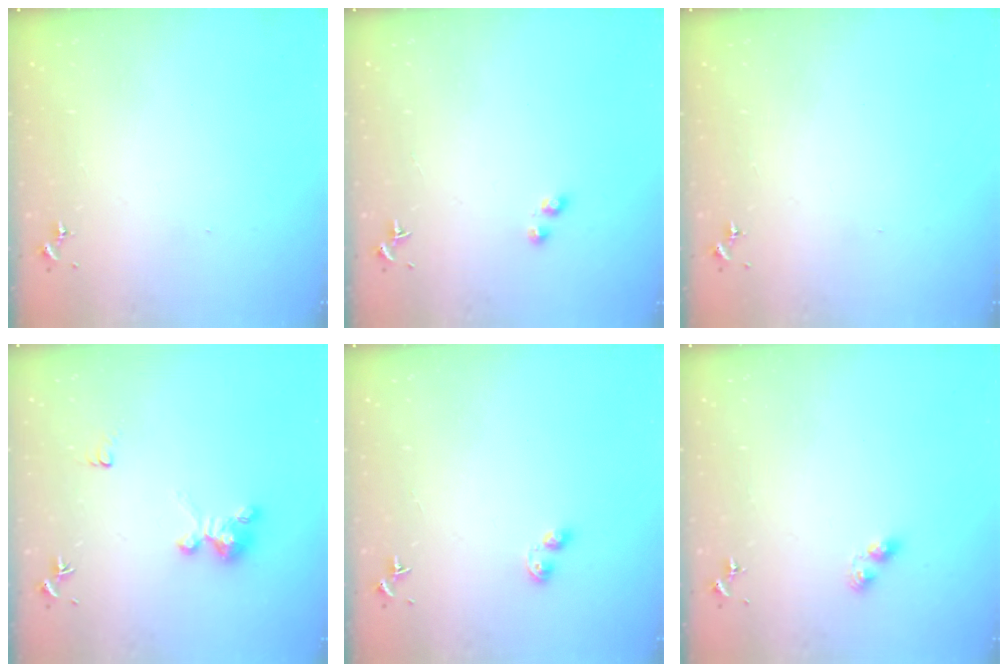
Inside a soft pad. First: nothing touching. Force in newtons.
{"total": 2.4, "press": 2.3, "slide": 0.9}
{"total": 0.0}
{"total": 5.8, "press": 5.8, "slide": 0.6}
{"total": 3.8, "press": 3.8, "slide": 0.4}
{"total": 3.4, "press": 3.3, "slide": 0.6}